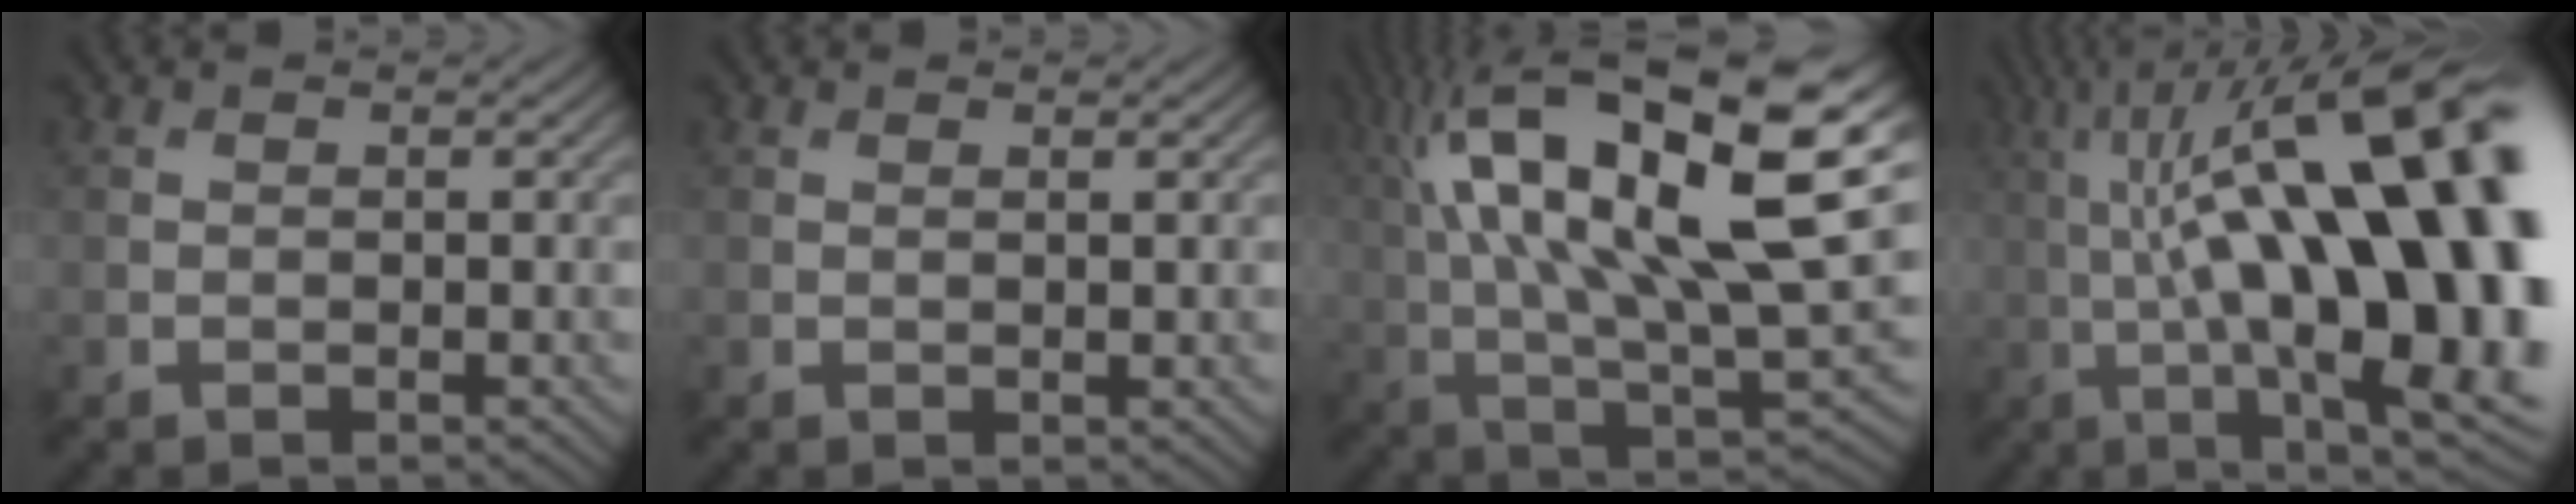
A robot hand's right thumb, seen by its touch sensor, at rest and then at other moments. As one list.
[{"total": 1.1, "force": [0.5, 0.3, 0.9], "torque": [-0.010, 0.004, 0.008]}, {"total": 20.4, "force": [6.6, 8.0, 17.6], "torque": [-0.317, 0.031, 0.111]}, {"total": 22.9, "force": [1.6, 7.0, 21.7], "torque": [-0.329, 0.038, 0.025]}]